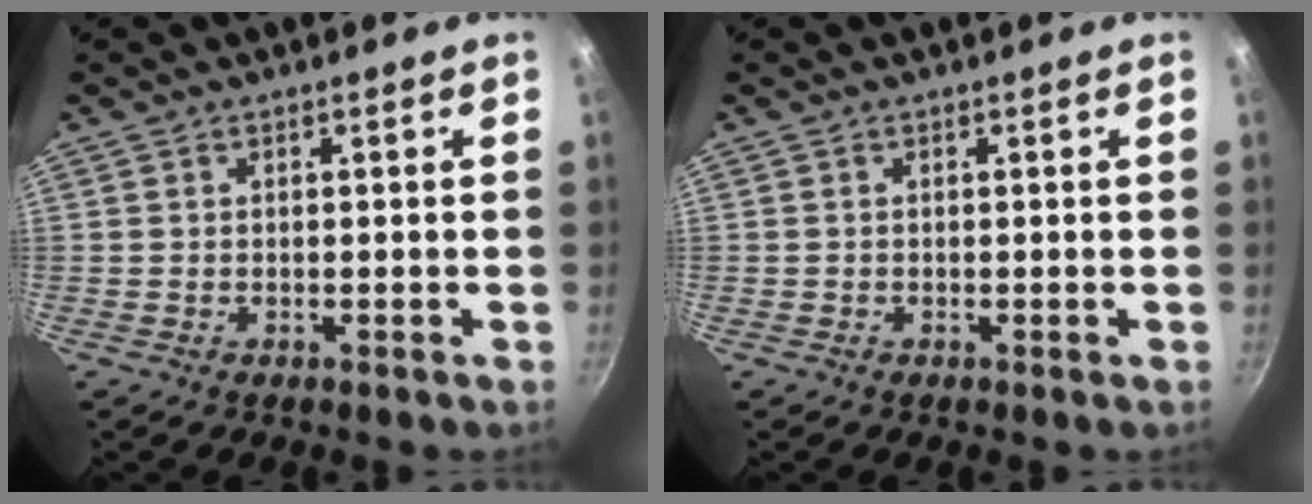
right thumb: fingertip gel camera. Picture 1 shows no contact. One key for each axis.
{"total": 0.0}